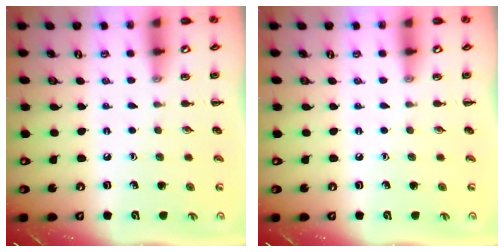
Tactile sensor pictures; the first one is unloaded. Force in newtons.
{"total": 0.0}